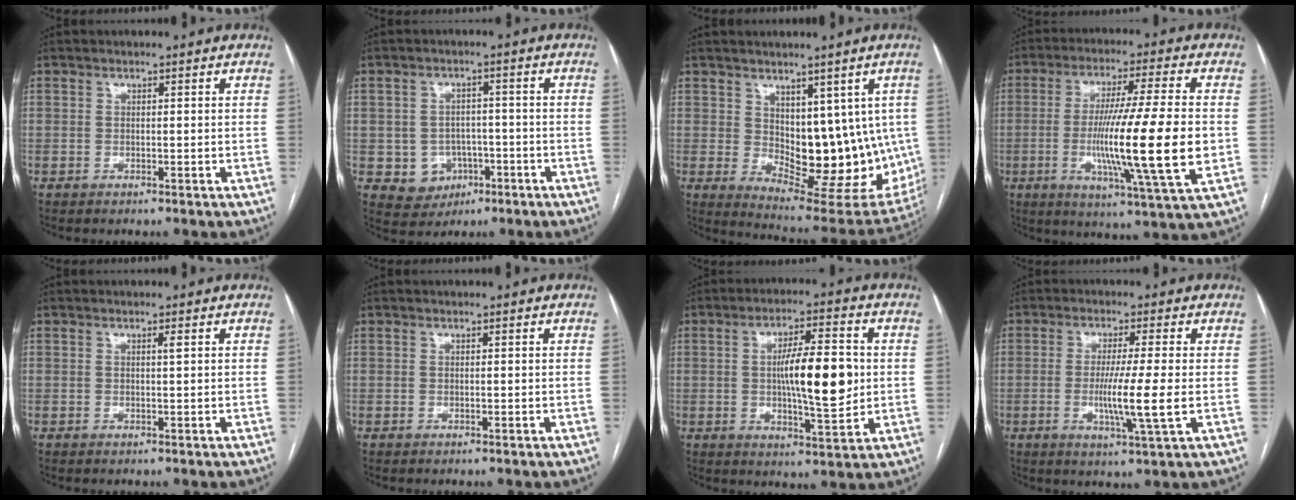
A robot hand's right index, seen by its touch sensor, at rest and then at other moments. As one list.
[{"total": 6.0, "force": [-2.0, 5.4, 1.5], "torque": [-0.020, 0.011, -0.016]}, {"total": 14.8, "force": [1.6, 7.9, 12.5], "torque": [-0.154, -0.013, 0.048]}, {"total": 17.5, "force": [-2.3, -0.6, 17.4], "torque": [-0.307, -0.020, -0.044]}, {"total": 0.7, "force": [0.3, -0.1, 0.6], "torque": [-0.012, 0.000, 0.006]}, {"total": 0.0}, {"total": 11.5, "force": [0.4, 2.3, 11.2], "torque": [-0.187, 0.004, 0.007]}, {"total": 7.6, "force": [-1.0, -0.9, 7.4], "torque": [-0.137, -0.022, -0.020]}]